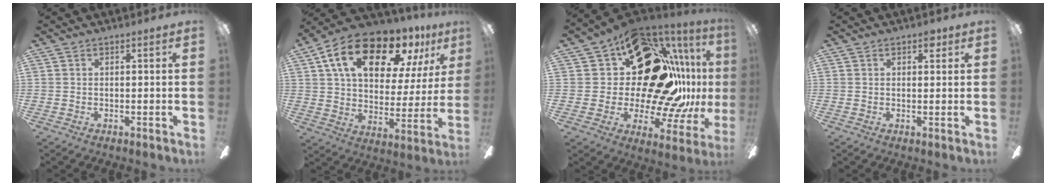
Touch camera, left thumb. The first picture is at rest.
{"total": 21.2, "force": [12.6, 10.7, 13.3], "torque": [-0.225, -0.052, 0.212]}
{"total": 25.7, "force": [8.3, 14.9, 19.2], "torque": [-0.275, -0.084, 0.178]}
{"total": 2.4, "force": [1.1, 1.4, 1.6], "torque": [-0.009, -0.002, 0.014]}